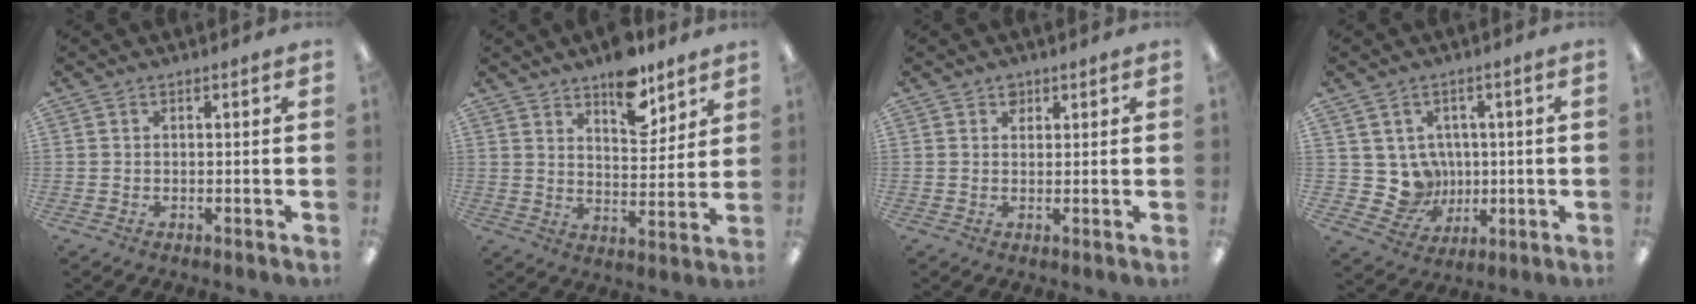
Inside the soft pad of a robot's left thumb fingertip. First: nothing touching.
{"total": 10.5, "force": [7.9, 4.7, 5.0], "torque": [-0.058, -0.049, 0.135]}
{"total": 1.9, "force": [1.3, 1.3, 0.5], "torque": [-0.004, -0.002, 0.023]}
{"total": 8.2, "force": [0.9, 7.9, 2.1], "torque": [-0.054, -0.006, 0.029]}